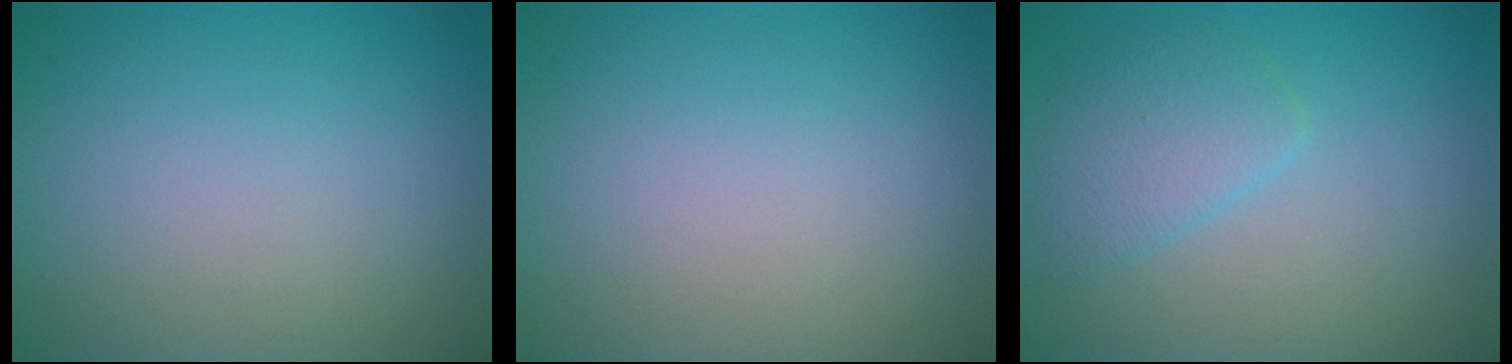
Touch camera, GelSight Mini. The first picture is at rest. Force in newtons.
{"total": 0.0}
{"total": 2.7, "press": 2.7, "slide": 0.1}